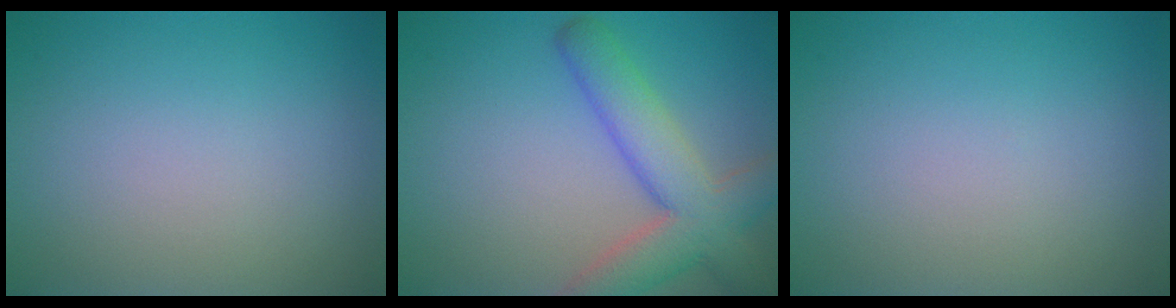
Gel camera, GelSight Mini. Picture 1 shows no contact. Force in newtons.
{"total": 6.8, "press": 6.8, "slide": 0.5}
{"total": 0.0}